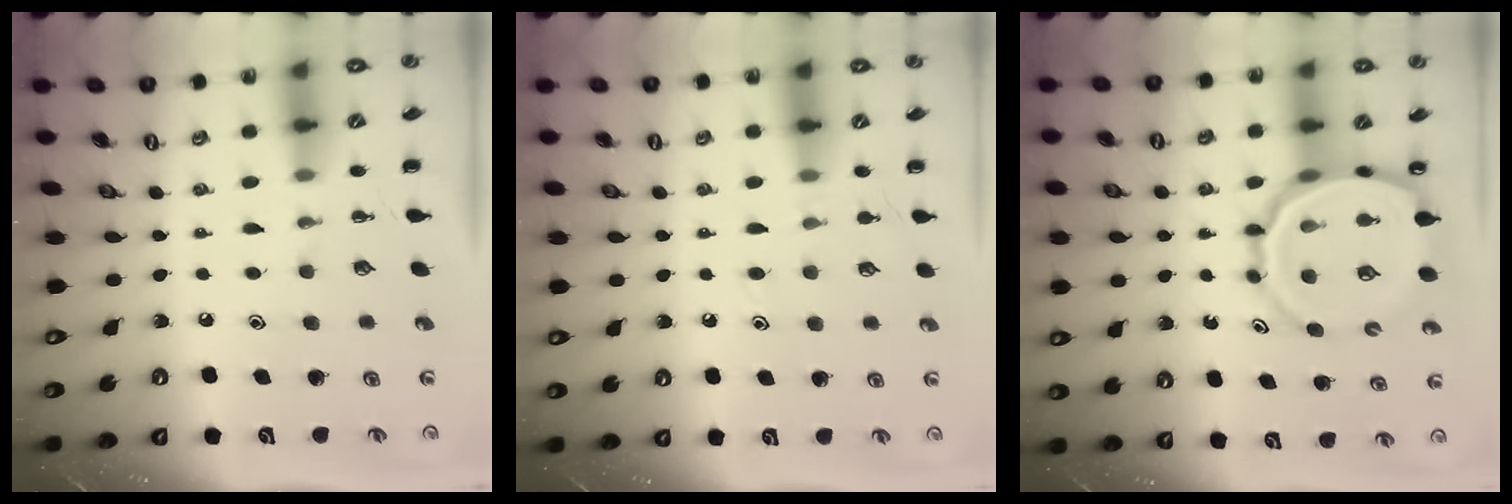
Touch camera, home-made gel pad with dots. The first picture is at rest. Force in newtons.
{"total": 5.5, "press": 5.2, "slide": 1.8}
{"total": 16.3, "press": 15.8, "slide": 4.0}